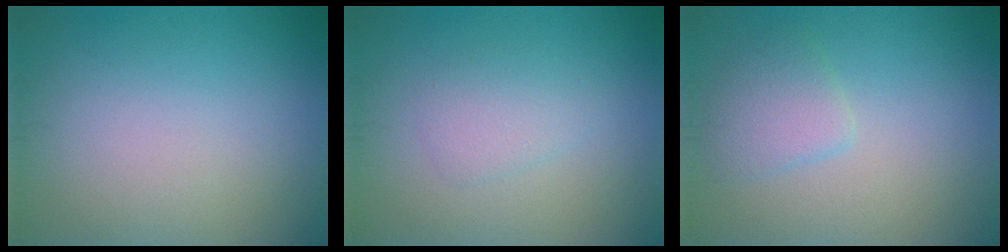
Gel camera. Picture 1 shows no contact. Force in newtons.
{"total": 1.8, "press": 1.8, "slide": 0.0}
{"total": 2.4, "press": 2.4, "slide": 0.3}